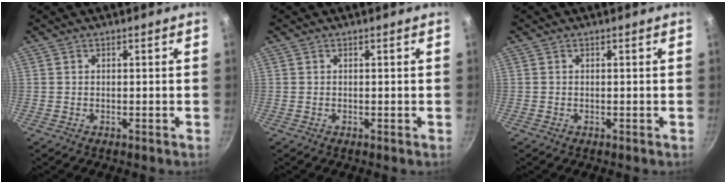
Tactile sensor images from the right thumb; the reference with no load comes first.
{"total": 0.0}
{"total": 0.0}